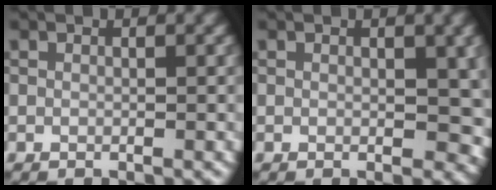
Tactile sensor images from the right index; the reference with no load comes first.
{"total": 3.2, "force": [0.3, 1.9, 2.6], "torque": [-0.024, -0.002, 0.004]}